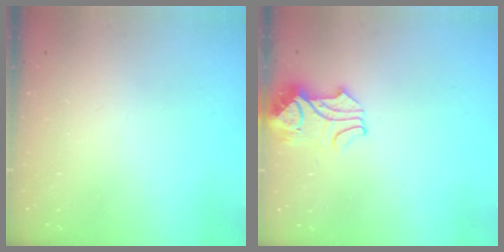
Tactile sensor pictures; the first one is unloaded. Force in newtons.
{"total": 2.4, "press": 2.3, "slide": 0.6}